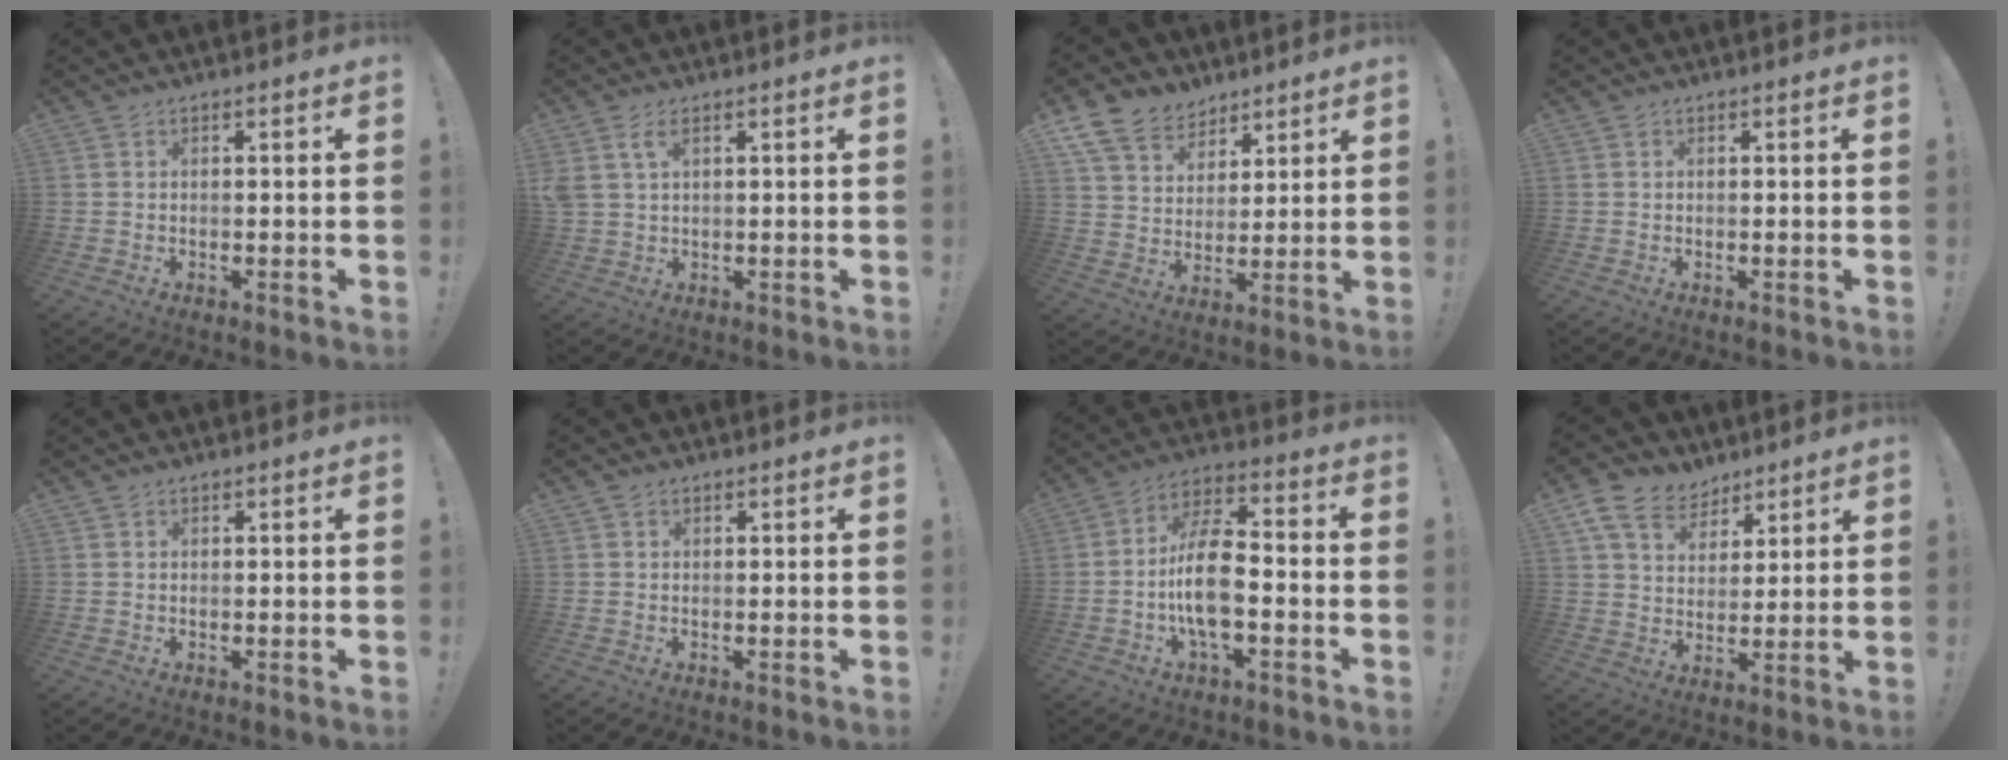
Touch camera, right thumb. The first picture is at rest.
{"total": 4.4, "force": [2.1, 2.1, 3.2], "torque": [-0.059, 0.000, 0.041]}
{"total": 11.3, "force": [7.9, 7.6, 2.9], "torque": [-0.060, -0.053, 0.159]}
{"total": 0.0}
{"total": 0.6, "force": [0.5, 0.3, 0.1], "torque": [0.001, -0.001, 0.009]}
{"total": 0.9, "force": [0.6, 0.6, 0.2], "torque": [-0.002, 0.001, 0.012]}
{"total": 17.5, "force": [-4.1, 8.6, 14.7], "torque": [-0.274, 0.027, -0.068]}
{"total": 11.1, "force": [7.5, 7.4, 3.7], "torque": [-0.071, -0.044, 0.149]}